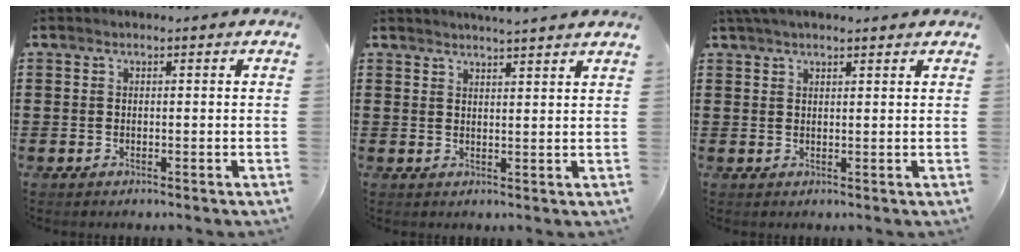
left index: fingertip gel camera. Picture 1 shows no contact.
{"total": 2.6, "force": [2.5, -0.5, 0.2], "torque": [-0.009, -0.010, 0.048]}
{"total": 2.1, "force": [1.9, 0.2, 1.0], "torque": [-0.023, 0.004, 0.036]}